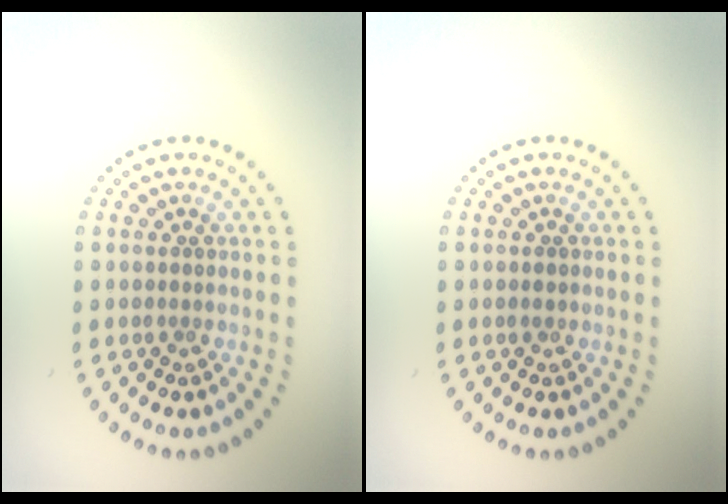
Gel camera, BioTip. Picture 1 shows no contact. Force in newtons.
{"total": 0.7, "press": 0.7, "slide": 0.2}